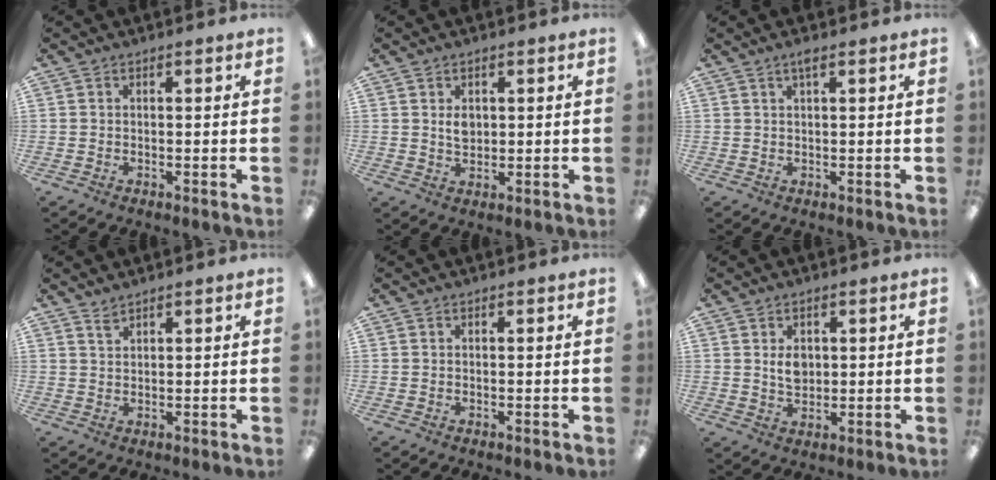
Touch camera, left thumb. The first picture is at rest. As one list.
[{"total": 3.1, "force": [1.2, 2.0, 2.0], "torque": [-0.028, -0.002, 0.017]}, {"total": 2.0, "force": [1.4, 0.3, 1.3], "torque": [-0.023, 0.000, 0.022]}, {"total": 2.0, "force": [1.9, 0.4, 0.6], "torque": [-0.015, -0.003, 0.036]}, {"total": 0.0}, {"total": 4.2, "force": [1.4, 2.9, 2.7], "torque": [-0.042, -0.003, 0.022]}]